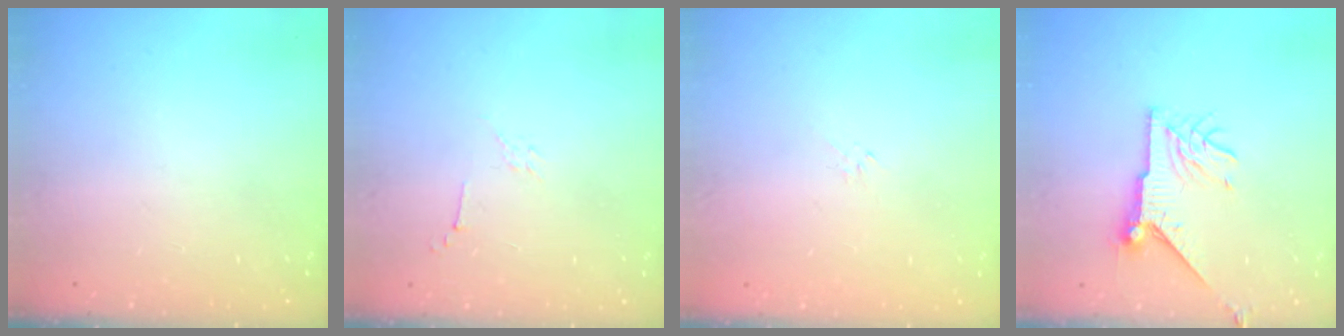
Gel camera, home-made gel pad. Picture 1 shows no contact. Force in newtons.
{"total": 3.5, "press": 3.5, "slide": 0.8}
{"total": 0.7, "press": 0.5, "slide": 0.4}
{"total": 8.8, "press": 8.8, "slide": 0.1}